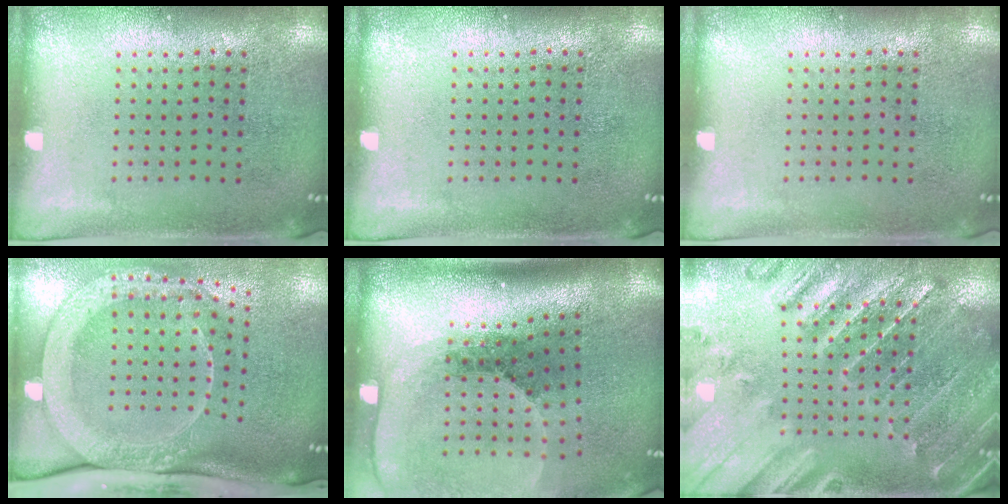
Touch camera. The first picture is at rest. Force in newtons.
{"total": 0.0}
{"total": 0.0}
{"total": 3.3, "press": 2.3, "slide": 2.3}
{"total": 2.8, "press": 1.9, "slide": 2.0}
{"total": 1.6, "press": 1.6, "slide": 0.3}